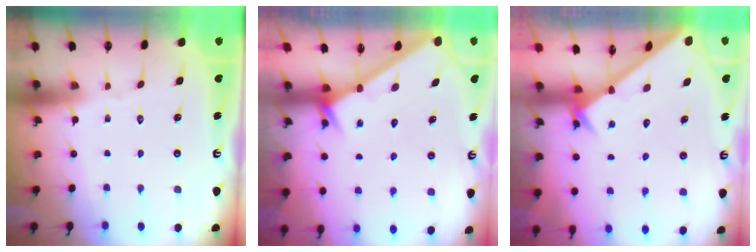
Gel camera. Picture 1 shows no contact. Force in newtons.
{"total": 2.7, "press": 2.7, "slide": 0.0}
{"total": 3.2, "press": 3.2, "slide": 0.1}